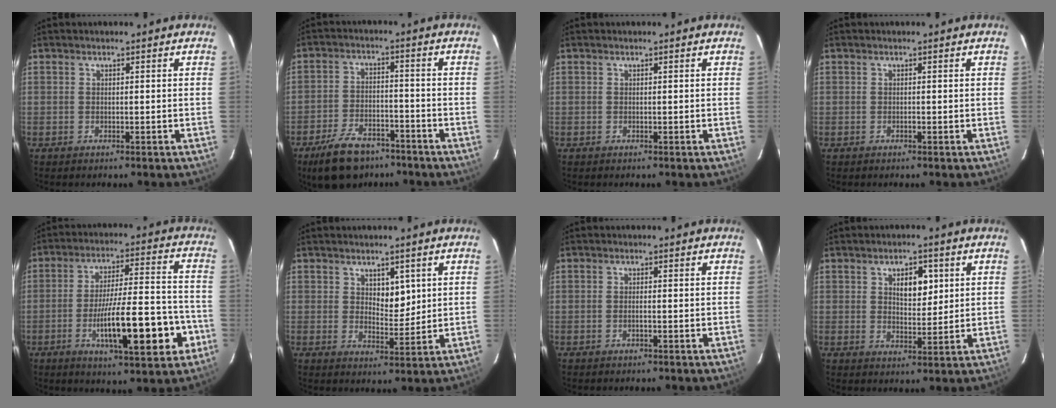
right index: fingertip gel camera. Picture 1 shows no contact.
{"total": 10.1, "force": [-7.4, 4.8, 4.9], "torque": [-0.100, -0.006, -0.124]}
{"total": 0.0}
{"total": 0.0}
{"total": 16.5, "force": [-5.7, 2.9, 15.2], "torque": [-0.245, 0.007, -0.082]}
{"total": 4.3, "force": [1.7, 2.3, 3.2], "torque": [-0.047, -0.004, 0.033]}
{"total": 0.8, "force": [-0.2, 0.1, 0.8], "torque": [-0.017, 0.001, -0.003]}
{"total": 5.4, "force": [2.0, 2.6, 4.3], "torque": [-0.066, 0.003, 0.035]}